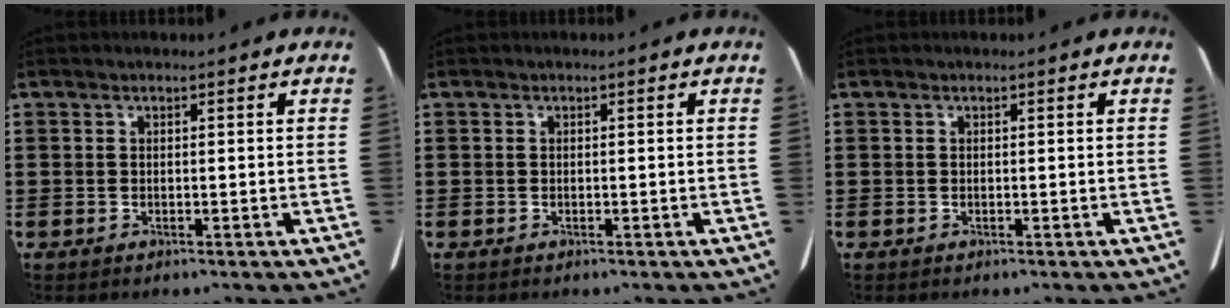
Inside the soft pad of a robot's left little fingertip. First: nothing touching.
{"total": 0.0}
{"total": 0.0}